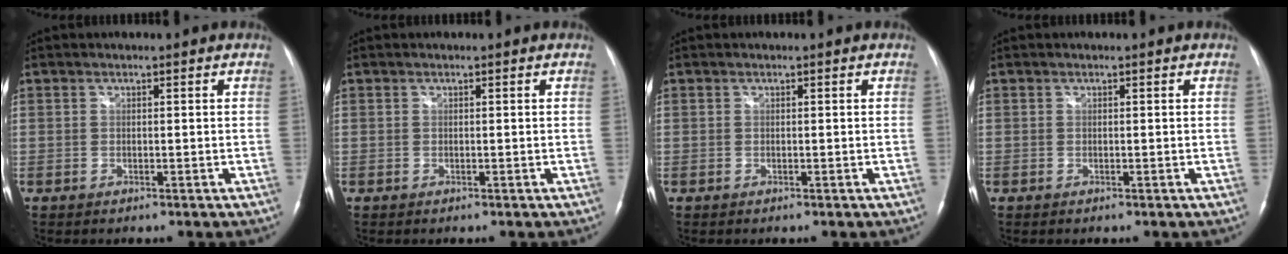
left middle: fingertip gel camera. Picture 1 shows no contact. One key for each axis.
{"total": 0.0}
{"total": 0.0}
{"total": 0.0}